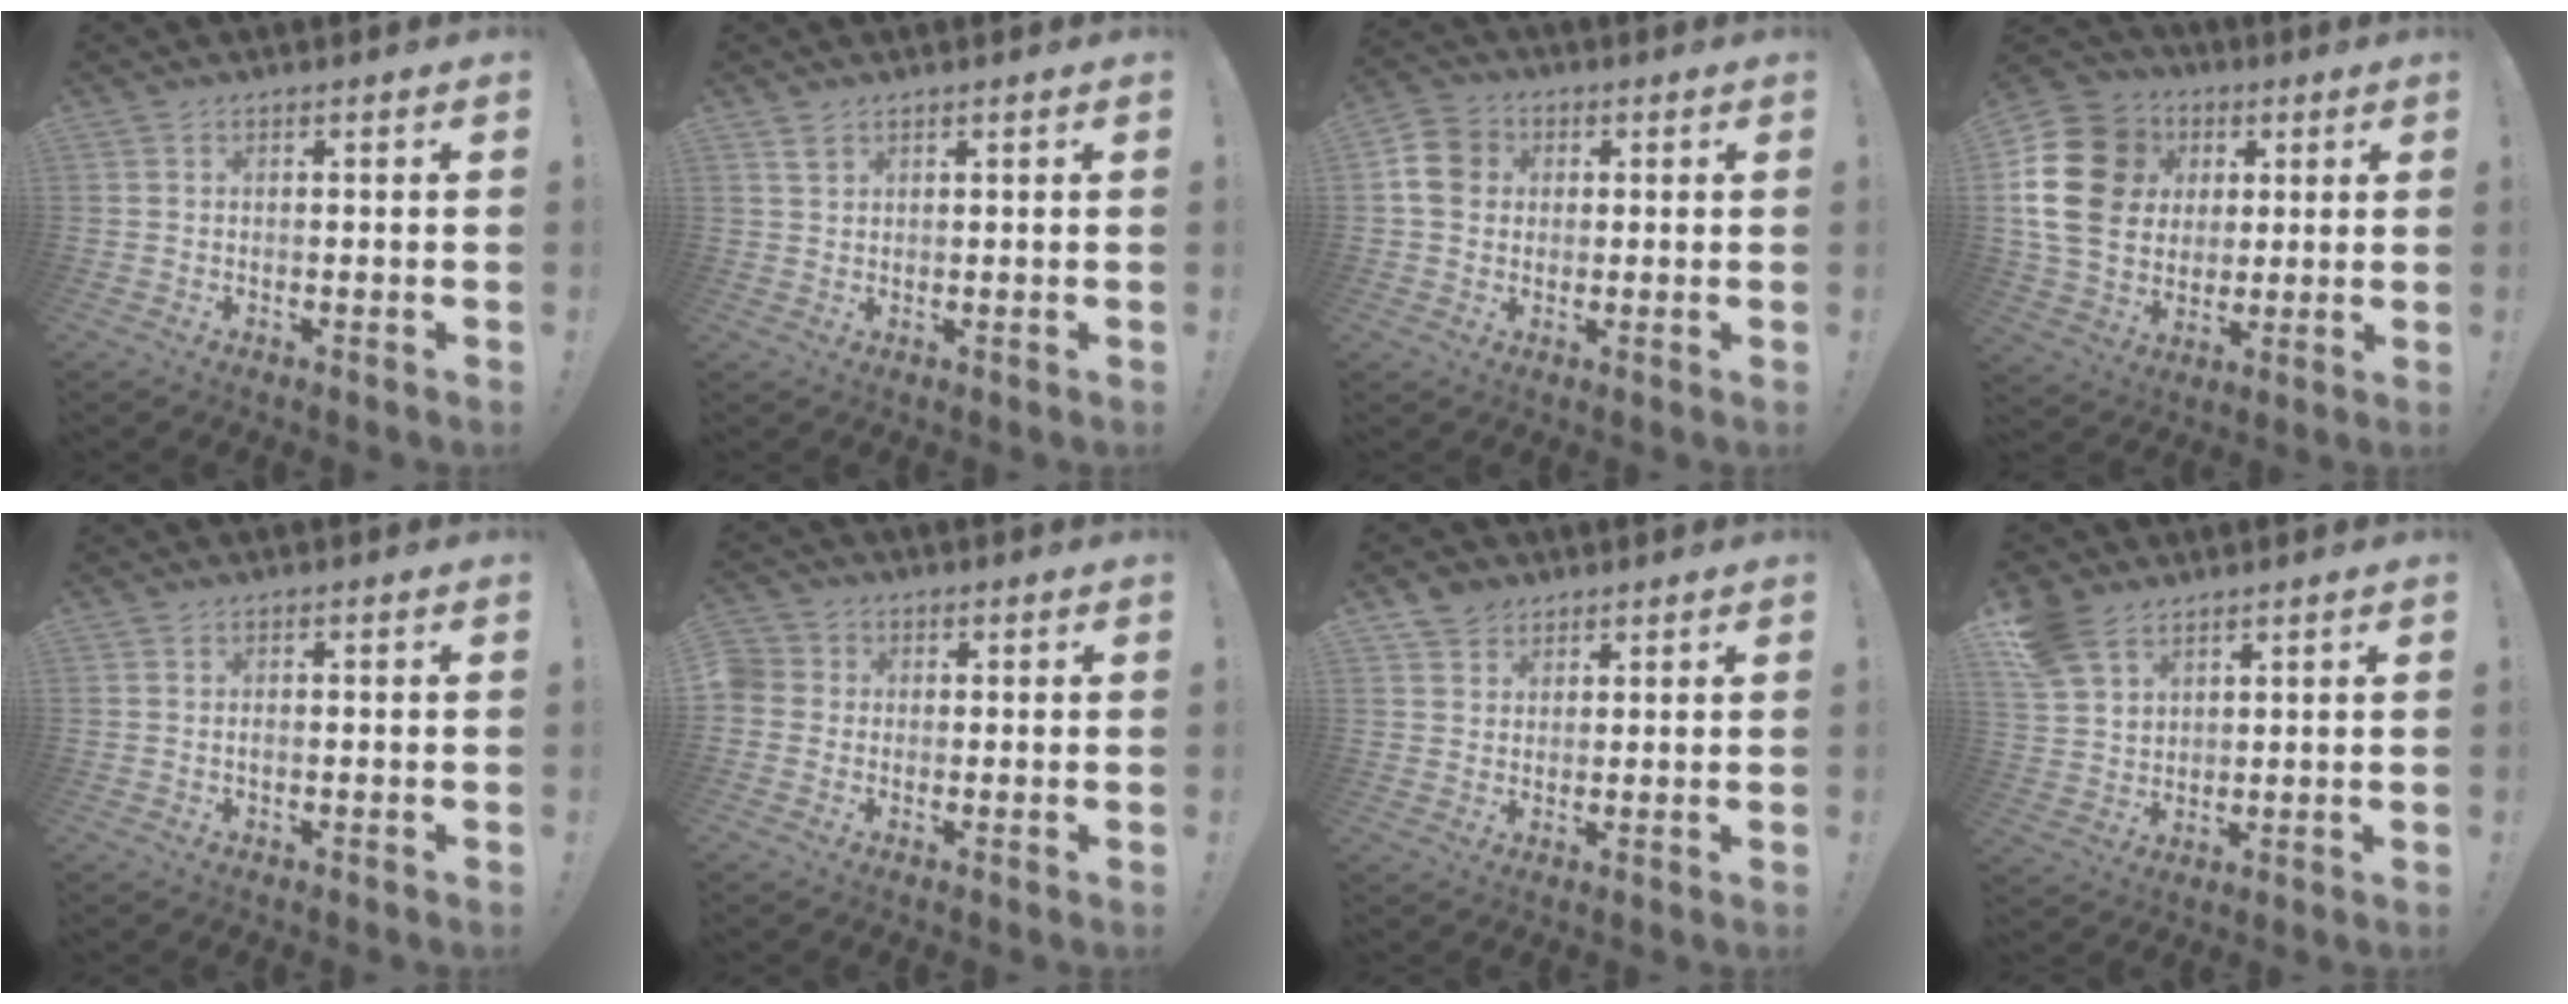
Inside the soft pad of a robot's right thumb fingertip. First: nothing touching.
{"total": 2.1, "force": [1.5, 1.1, 0.9], "torque": [-0.008, -0.006, 0.027]}
{"total": 8.2, "force": [1.2, 7.2, 3.9], "torque": [-0.055, 0.010, 0.026]}
{"total": 20.5, "force": [4.0, 16.5, 11.5], "torque": [-0.199, -0.007, 0.087]}
{"total": 0.5, "force": [-0.3, 0.2, 0.4], "torque": [-0.007, 0.001, -0.006]}
{"total": 3.9, "force": [-0.4, 3.6, 1.4], "torque": [-0.030, 0.010, -0.007]}
{"total": 4.8, "force": [3.3, 3.5, 0.4], "torque": [0.000, -0.019, 0.062]}
{"total": 9.8, "force": [6.3, 6.2, 4.2], "torque": [-0.086, -0.019, 0.130]}